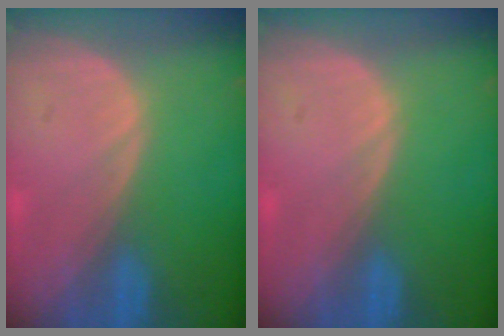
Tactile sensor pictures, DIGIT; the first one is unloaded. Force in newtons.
{"total": 0.0}